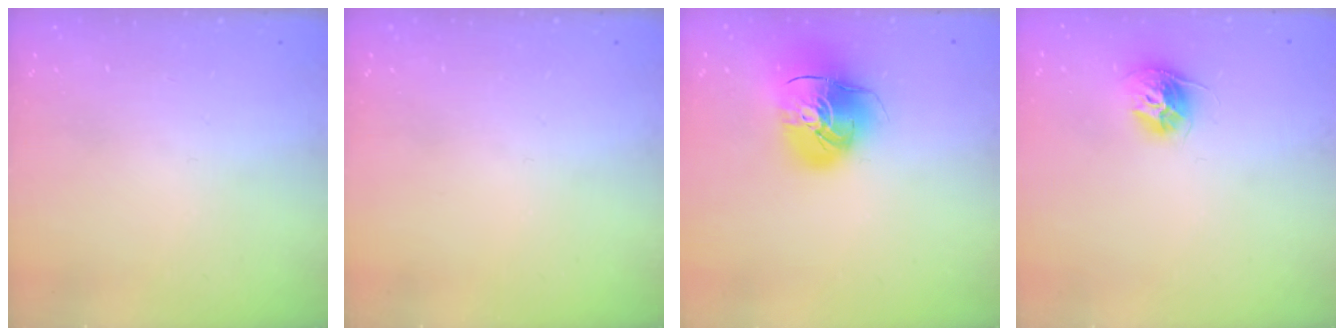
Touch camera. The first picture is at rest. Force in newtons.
{"total": 0.0}
{"total": 13.4, "press": 13.3, "slide": 2.0}
{"total": 10.5, "press": 10.4, "slide": 0.8}